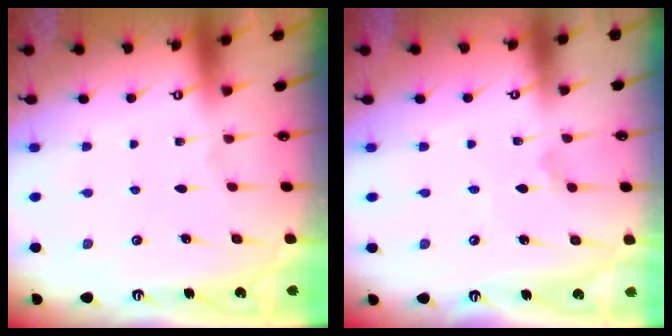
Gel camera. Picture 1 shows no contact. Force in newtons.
{"total": 0.8, "press": 0.8, "slide": 0.1}